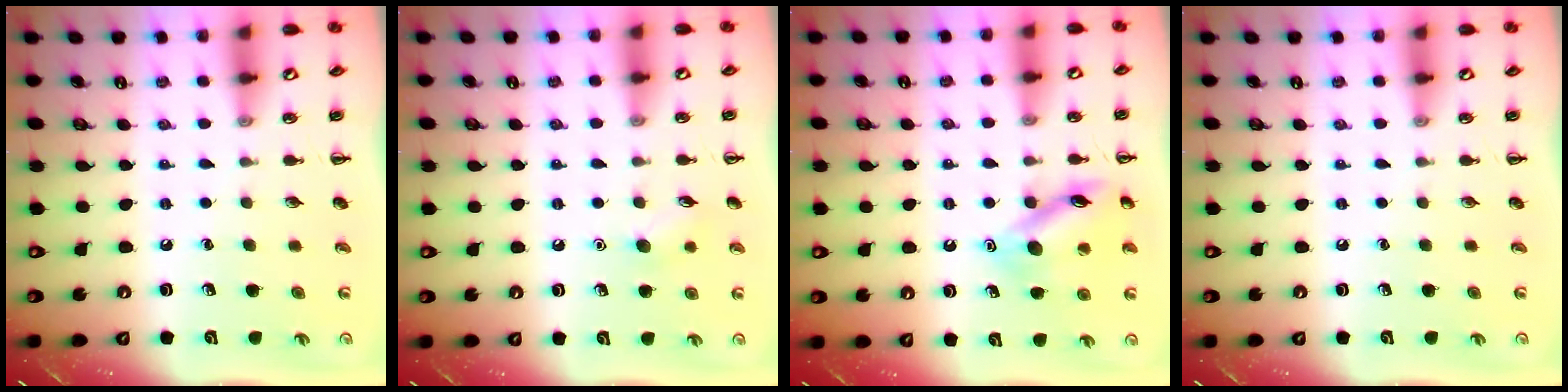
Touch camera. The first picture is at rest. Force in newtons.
{"total": 6.4, "press": 6.2, "slide": 1.8}
{"total": 13.8, "press": 13.7, "slide": 0.7}
{"total": 0.0}